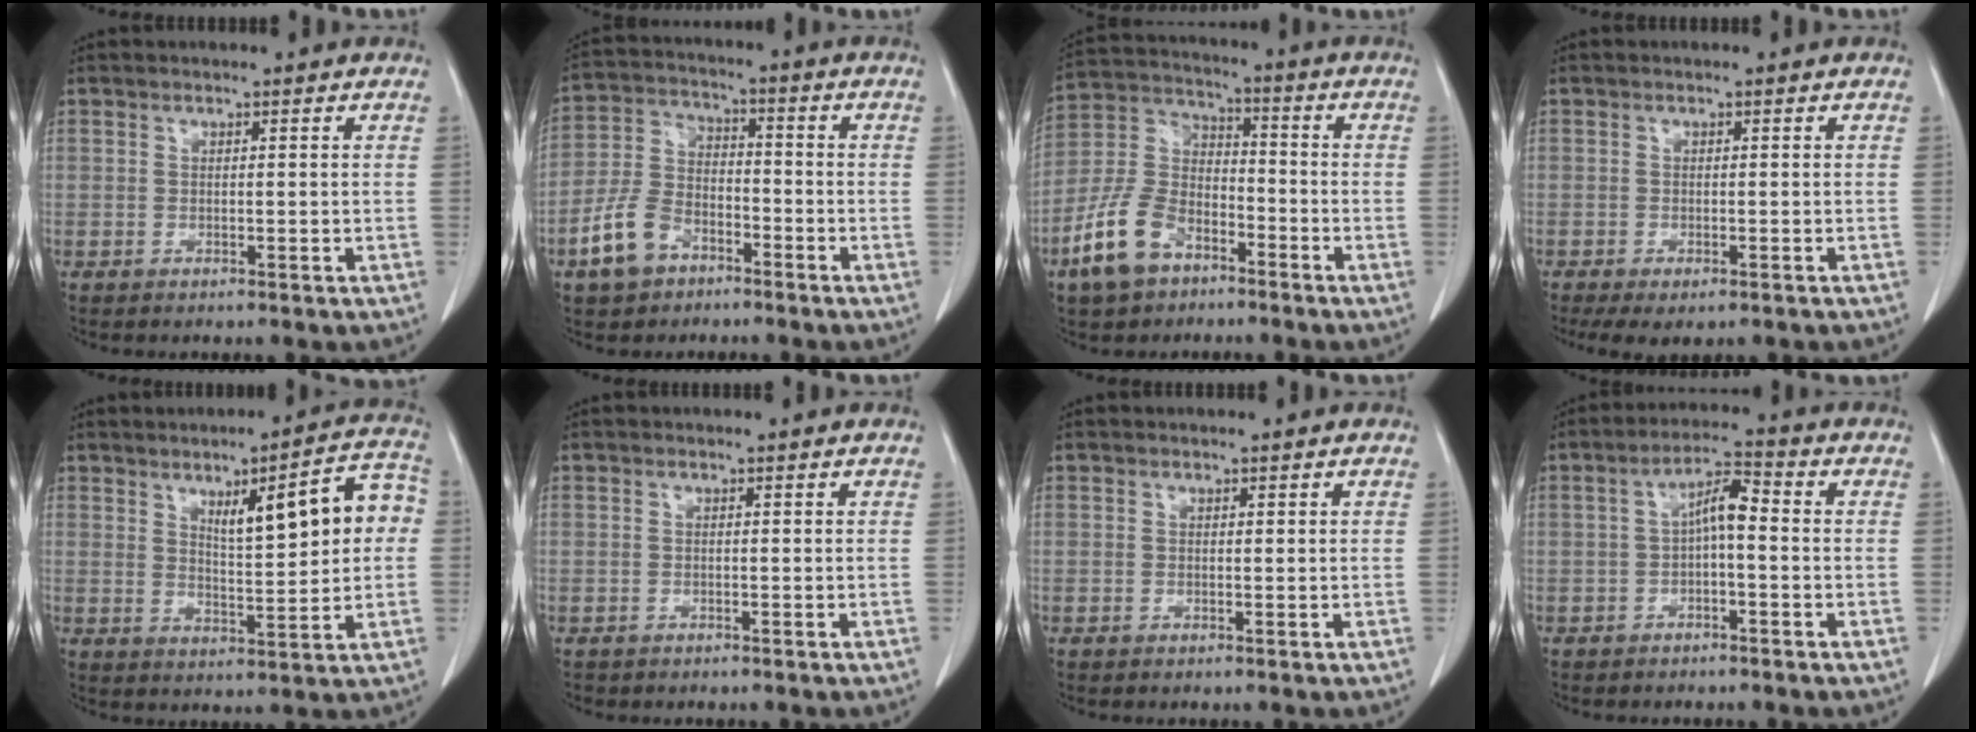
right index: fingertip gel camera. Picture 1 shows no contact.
{"total": 9.2, "force": [-5.3, 5.7, 4.9], "torque": [-0.121, 0.011, -0.098]}
{"total": 11.8, "force": [-7.0, 6.7, 6.8], "torque": [-0.164, 0.007, -0.136]}
{"total": 4.9, "force": [-3.3, 1.9, 3.0], "torque": [-0.045, -0.013, -0.049]}
{"total": 11.7, "force": [2.7, 2.5, 11.1], "torque": [-0.151, 0.024, 0.041]}
{"total": 0.6, "force": [-0.3, 0.6, -0.1], "torque": [-0.002, 0.006, -0.005]}
{"total": 0.0}
{"total": 5.0, "force": [-0.2, 1.3, 4.8], "torque": [-0.085, 0.021, -0.006]}